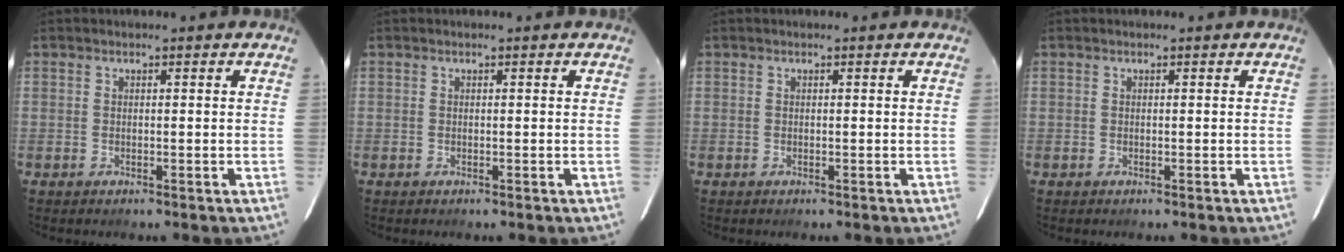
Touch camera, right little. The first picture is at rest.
{"total": 0.0}
{"total": 0.0}
{"total": 0.0}